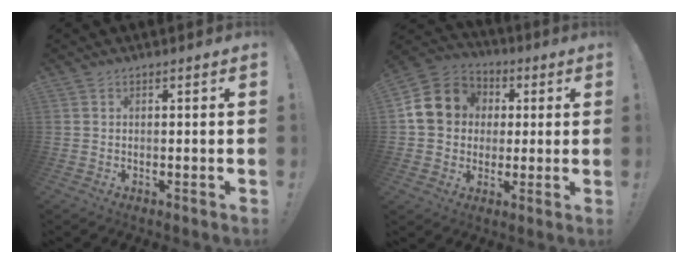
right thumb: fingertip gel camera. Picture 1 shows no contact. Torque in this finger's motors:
{"motor_torque": [0.58, 0.49, 0.91, -0.11, 0.02]}